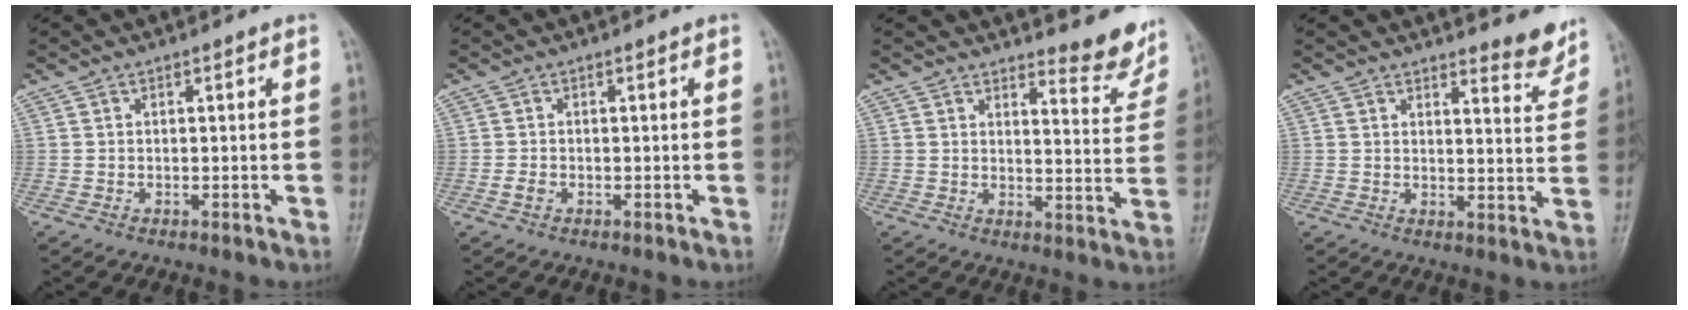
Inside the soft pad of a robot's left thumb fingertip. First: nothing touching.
{"total": 1.2, "force": [-0.4, 0.9, 0.8], "torque": [-0.018, 0.002, -0.009]}
{"total": 8.4, "force": [8.0, 1.8, 2.1], "torque": [-0.001, -0.078, 0.089]}
{"total": 5.7, "force": [5.4, 1.2, 1.6], "torque": [-0.006, -0.053, 0.061]}